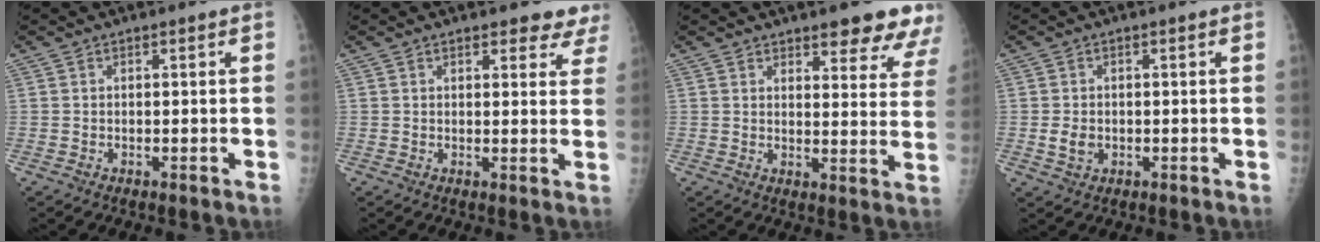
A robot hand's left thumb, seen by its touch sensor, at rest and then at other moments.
{"total": 5.9, "force": [5.2, 2.4, 1.6], "torque": [0.024, -0.024, 0.046]}
{"total": 11.4, "force": [8.8, 3.5, 6.3], "torque": [-0.032, -0.047, 0.095]}
{"total": 2.6, "force": [-0.3, 2.0, 1.6], "torque": [-0.024, 0.000, -0.002]}